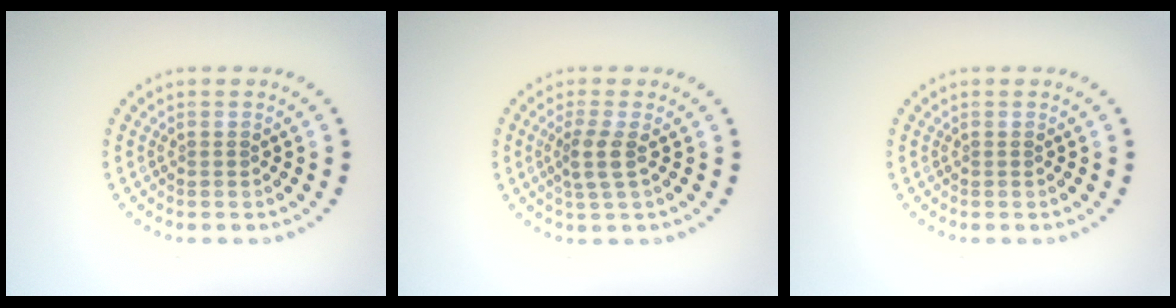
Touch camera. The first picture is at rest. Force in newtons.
{"total": 2.2, "press": 1.7, "slide": 1.3}
{"total": 0.0}